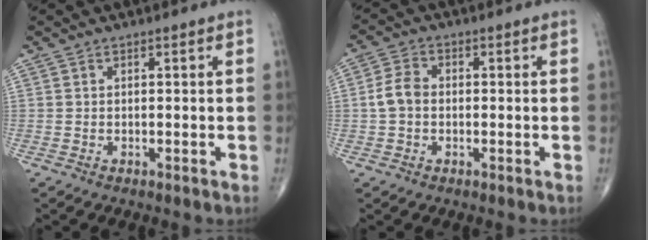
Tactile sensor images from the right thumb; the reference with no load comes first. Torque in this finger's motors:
{"motor_torque": [-0.44, 0.54, 0.48, -0.13, 0.04]}